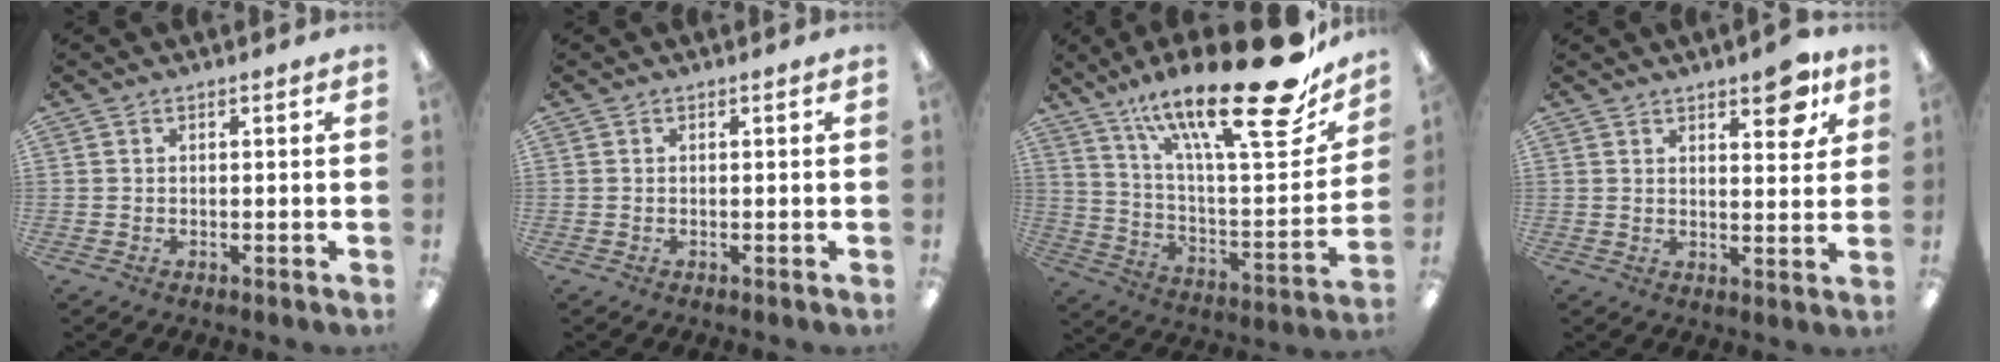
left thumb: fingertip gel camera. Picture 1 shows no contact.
{"total": 0.0}
{"total": 28.0, "force": [19.0, 7.4, 19.3], "torque": [-0.292, -0.123, 0.306]}
{"total": 7.6, "force": [5.2, 2.8, 4.8], "torque": [-0.051, -0.029, 0.081]}